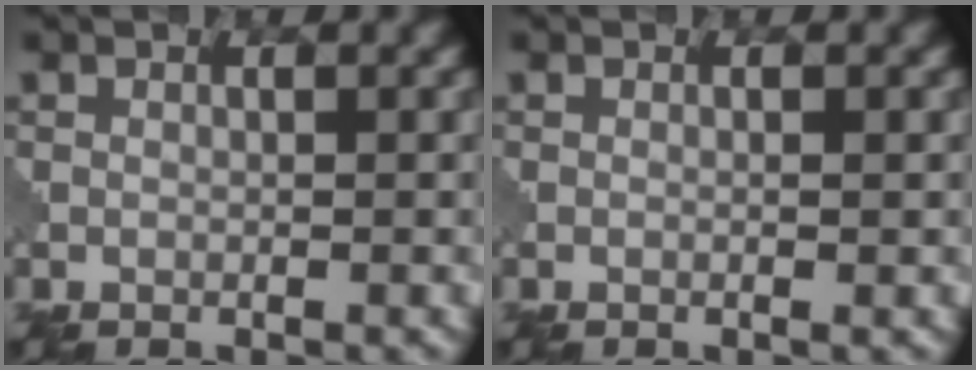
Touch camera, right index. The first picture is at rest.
{"total": 0.6, "force": [0.0, 0.1, 0.6], "torque": [-0.011, -0.001, -0.002]}